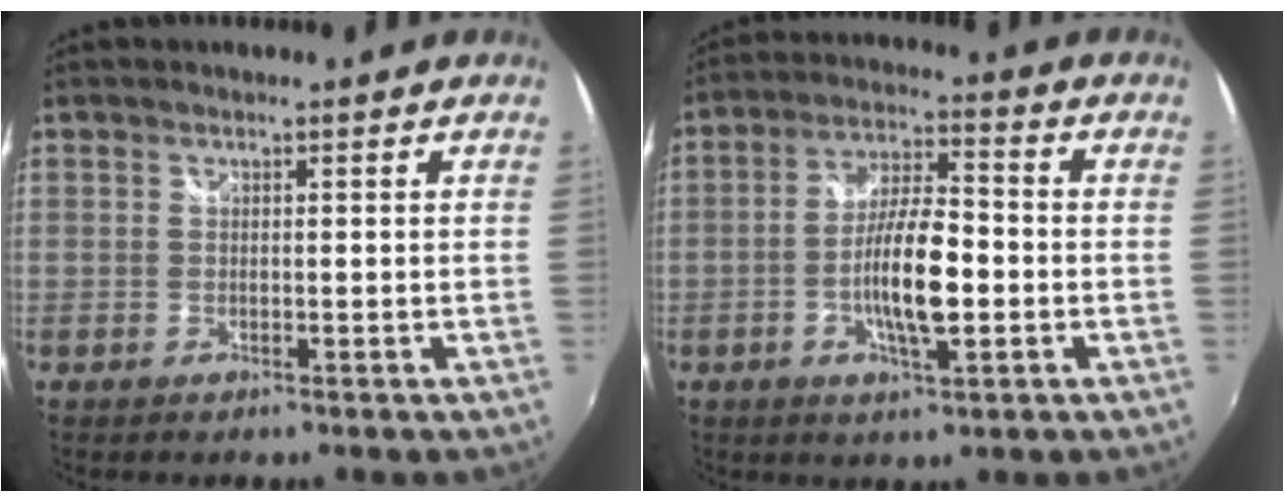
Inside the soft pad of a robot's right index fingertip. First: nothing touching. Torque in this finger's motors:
{"motor_torque": [0.71, 0.07, 0.62, 0.17]}